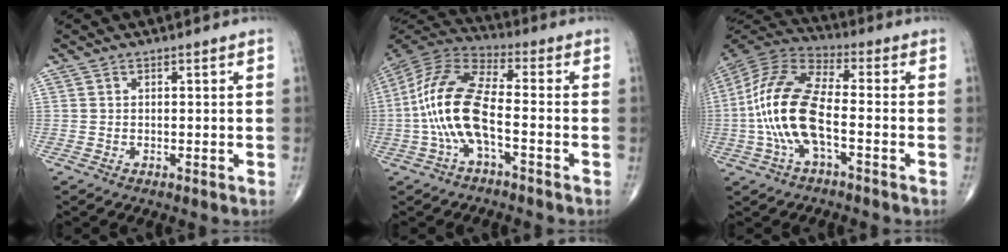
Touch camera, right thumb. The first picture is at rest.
{"total": 14.2, "force": [-2.9, 5.0, 13.0], "torque": [-0.287, 0.038, -0.064]}
{"total": 15.5, "force": [-3.0, 6.0, 14.0], "torque": [-0.307, 0.034, -0.064]}